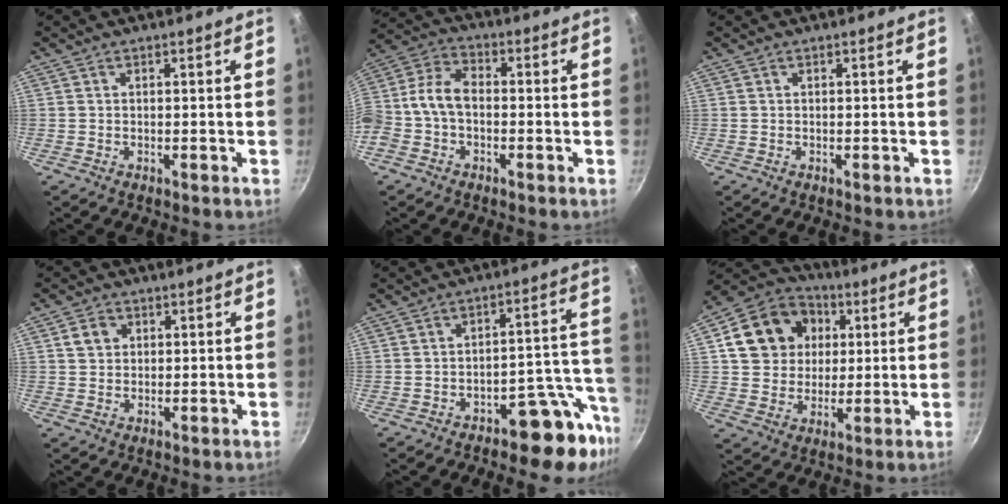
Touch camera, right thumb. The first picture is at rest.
{"total": 9.5, "force": [-1.5, 6.5, 6.8], "torque": [-0.133, 0.042, -0.046]}
{"total": 0.0}
{"total": 3.5, "force": [1.0, 3.0, 1.5], "torque": [-0.009, 0.004, 0.016]}
{"total": 10.8, "force": [-6.5, 5.0, 7.0], "torque": [-0.020, 0.069, -0.090]}
{"total": 15.4, "force": [3.8, 13.1, 7.1], "torque": [-0.109, 0.019, 0.059]}